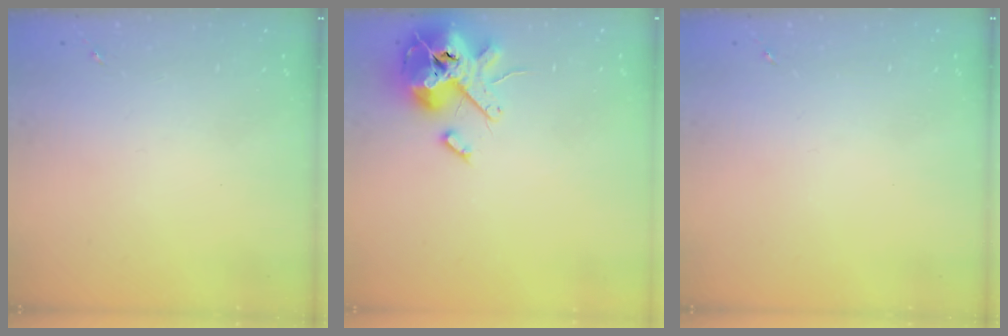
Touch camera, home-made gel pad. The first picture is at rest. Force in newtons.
{"total": 15.4, "press": 15.2, "slide": 2.6}
{"total": 0.0}